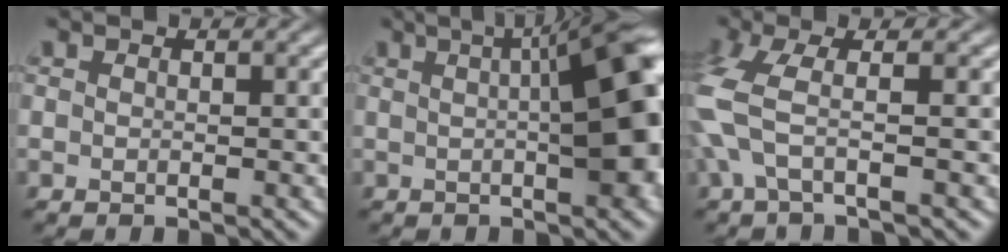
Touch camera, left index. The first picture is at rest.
{"total": 10.0, "force": [1.6, 2.4, 9.5], "torque": [-0.090, 0.025, 0.014]}
{"total": 4.3, "force": [-0.5, 1.1, 4.1], "torque": [-0.108, 0.000, -0.017]}